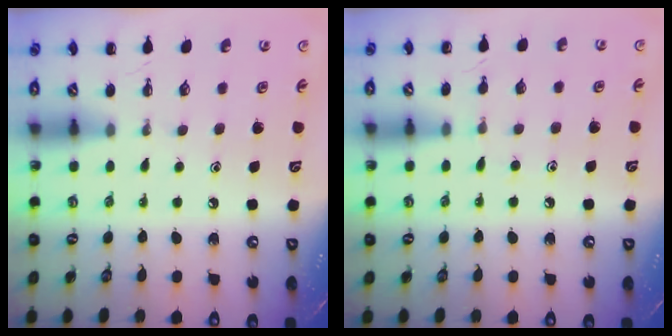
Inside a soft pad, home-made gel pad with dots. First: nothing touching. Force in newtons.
{"total": 4.4, "press": 4.1, "slide": 1.4}